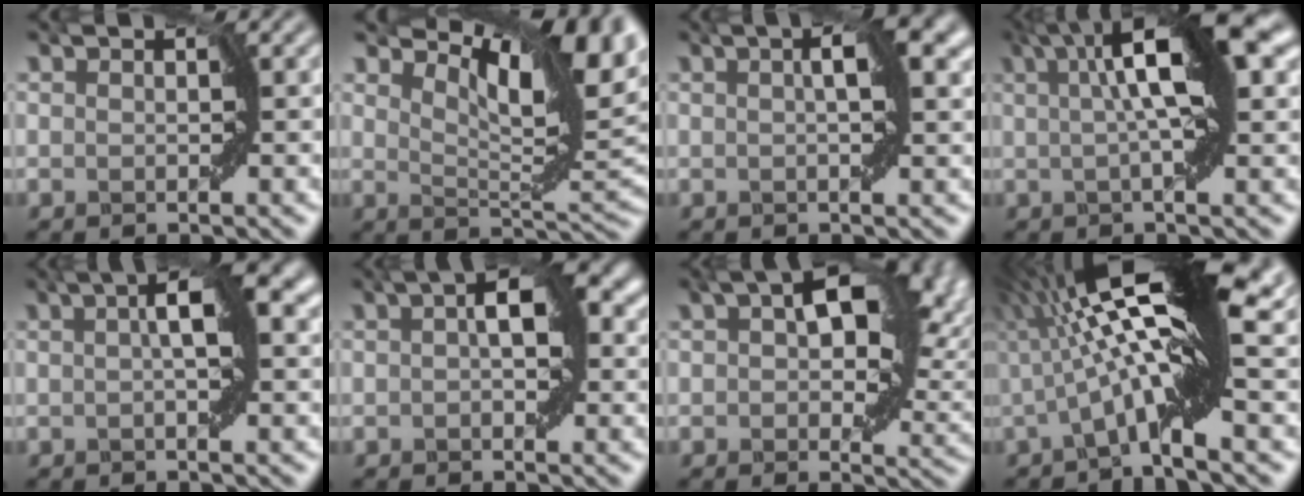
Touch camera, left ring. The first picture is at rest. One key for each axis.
{"total": 10.4, "fx": 5.3, "fy": 3.1, "fz": 8.4, "tx": -0.131, "ty": 0.007, "tz": 0.090}
{"total": 3.9, "fx": 0.9, "fy": 0.9, "fz": 3.6, "tx": -0.062, "ty": 0.005, "tz": 0.008}
{"total": 8.9, "fx": 2.8, "fy": 1.8, "fz": 8.3, "tx": -0.121, "ty": 0.012, "tz": 0.035}
{"total": 4.4, "fx": 1.0, "fy": 0.7, "fz": 4.2, "tx": -0.068, "ty": 0.010, "tz": 0.007}
{"total": 5.3, "fx": 1.3, "fy": 2.2, "fz": 4.6, "tx": -0.066, "ty": 0.008, "tz": 0.012}
{"total": 10.5, "fx": 3.5, "fy": 5.5, "fz": 8.2, "tx": -0.124, "ty": 0.001, "tz": 0.051}
{"total": 12.9, "fx": 2.3, "fy": 2.2, "fz": 12.5, "tx": -0.213, "ty": 0.019, "tz": 0.035}